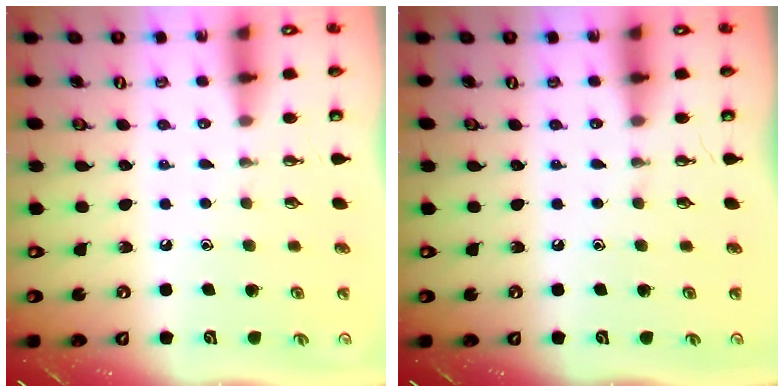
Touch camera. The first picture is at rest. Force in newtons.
{"total": 0.0}